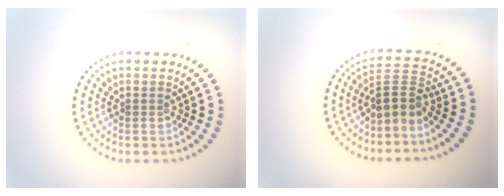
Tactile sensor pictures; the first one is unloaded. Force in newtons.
{"total": 2.9, "press": 2.1, "slide": 2.0}